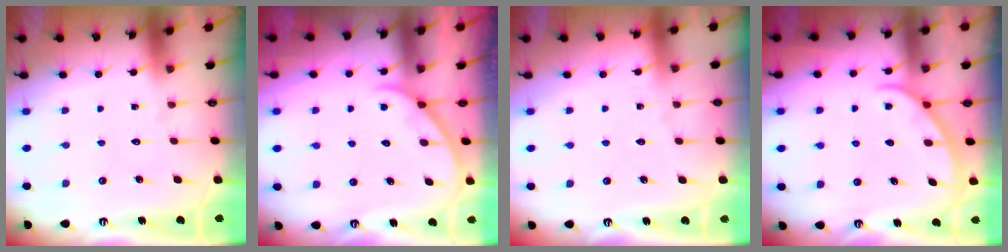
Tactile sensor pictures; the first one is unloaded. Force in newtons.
{"total": 2.9, "press": 2.9, "slide": 0.4}
{"total": 1.8, "press": 1.7, "slide": 0.2}
{"total": 2.1, "press": 2.1, "slide": 0.3}